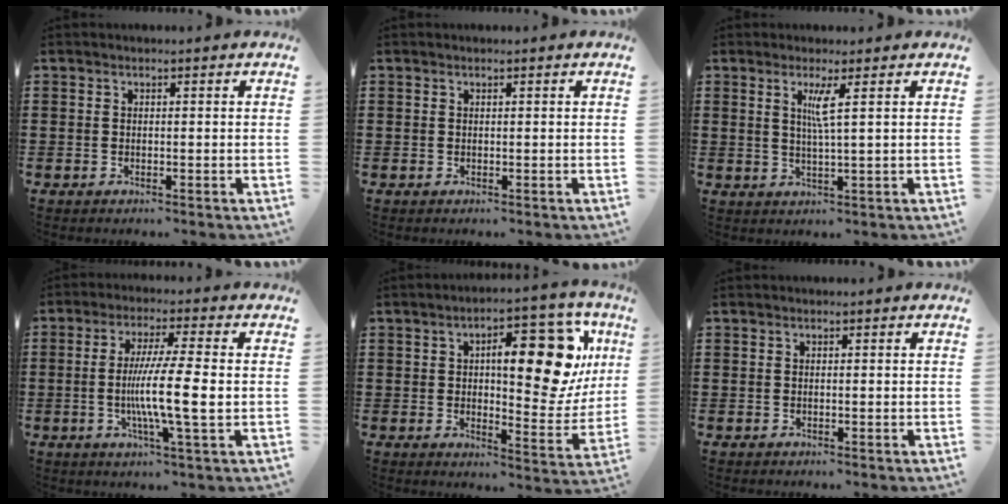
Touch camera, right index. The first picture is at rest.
{"total": 0.0}
{"total": 3.2, "force": [1.2, -0.4, 3.0], "torque": [-0.063, -0.007, 0.017]}
{"total": 9.8, "force": [-1.1, 0.5, 9.7], "torque": [-0.172, -0.009, -0.021]}
{"total": 15.2, "force": [5.0, 5.4, 13.3], "torque": [-0.176, -0.015, 0.074]}
{"total": 0.0}